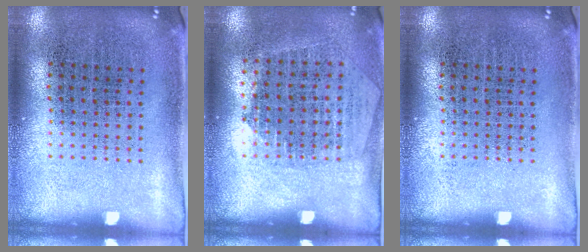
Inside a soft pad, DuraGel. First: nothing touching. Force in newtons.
{"total": 1.2, "press": 1.1, "slide": 0.5}
{"total": 0.0}